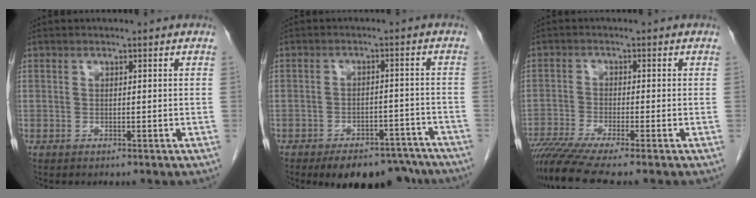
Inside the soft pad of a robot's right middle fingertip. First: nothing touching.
{"total": 12.2, "force": [-10.1, 5.3, 4.4], "torque": [-0.048, 0.011, -0.128]}
{"total": 9.4, "force": [-7.7, -0.5, 5.4], "torque": [-0.093, -0.024, -0.131]}